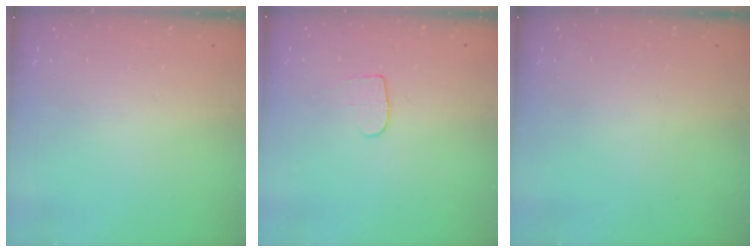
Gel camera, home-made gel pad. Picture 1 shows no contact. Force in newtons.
{"total": 3.9, "press": 3.9, "slide": 0.4}
{"total": 0.0}